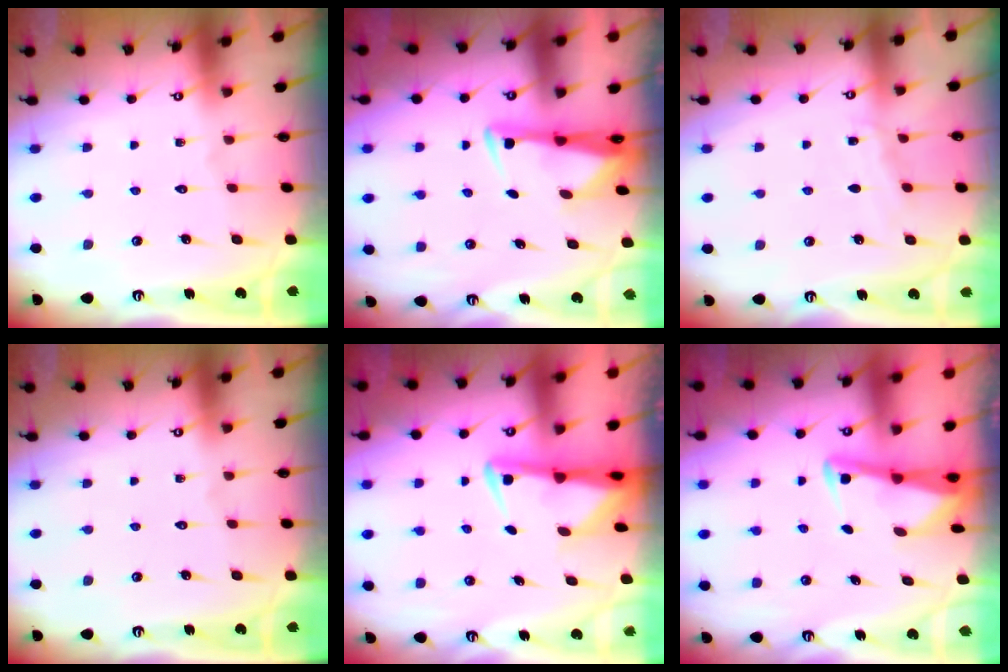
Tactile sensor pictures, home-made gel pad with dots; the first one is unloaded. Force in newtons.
{"total": 2.9, "press": 2.8, "slide": 0.9}
{"total": 4.7, "press": 4.7, "slide": 0.6}
{"total": 0.0}
{"total": 3.5, "press": 3.4, "slide": 0.8}
{"total": 3.1, "press": 3.1, "slide": 0.4}